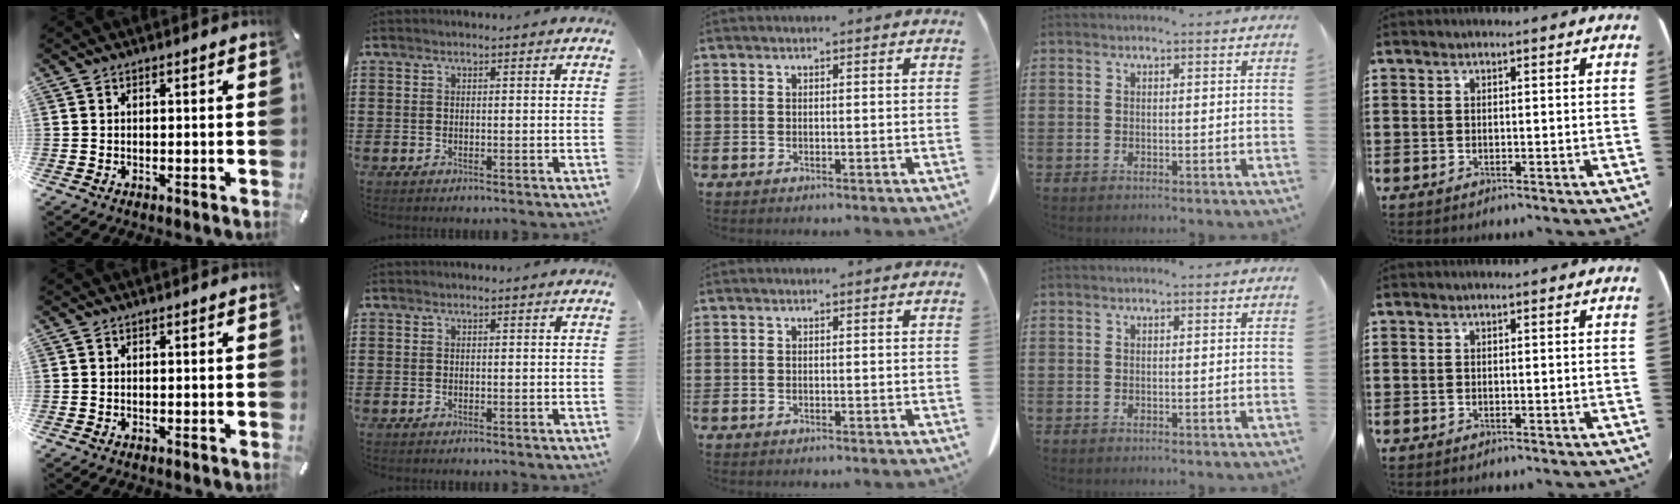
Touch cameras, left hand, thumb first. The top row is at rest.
{}